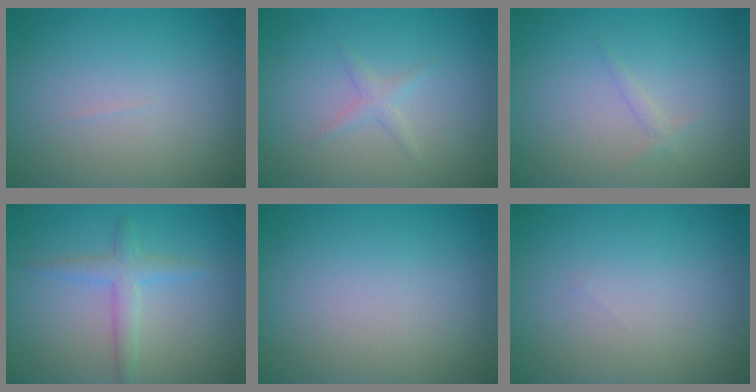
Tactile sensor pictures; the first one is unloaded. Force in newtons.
{"total": 1.1, "press": 1.1, "slide": 0.1}
{"total": 0.8, "press": 0.8, "slide": 0.1}
{"total": 2.3, "press": 2.3, "slide": 0.2}
{"total": 0.0}
{"total": 0.0}